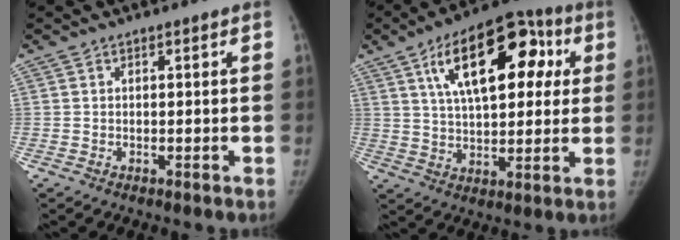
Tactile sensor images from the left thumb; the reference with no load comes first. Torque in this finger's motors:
{"motor_torque": [0.37, 0.73, 1.85, -0.91, 0.44]}